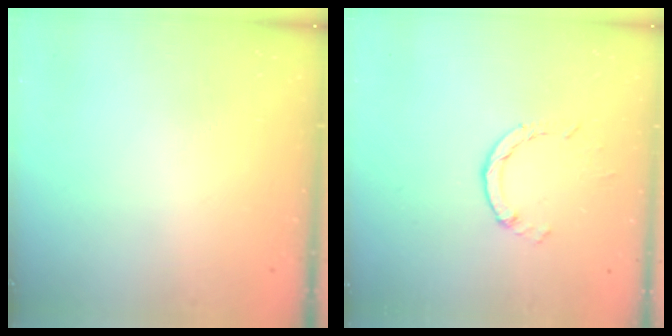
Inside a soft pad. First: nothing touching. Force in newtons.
{"total": 1.4, "press": 1.4, "slide": 0.2}